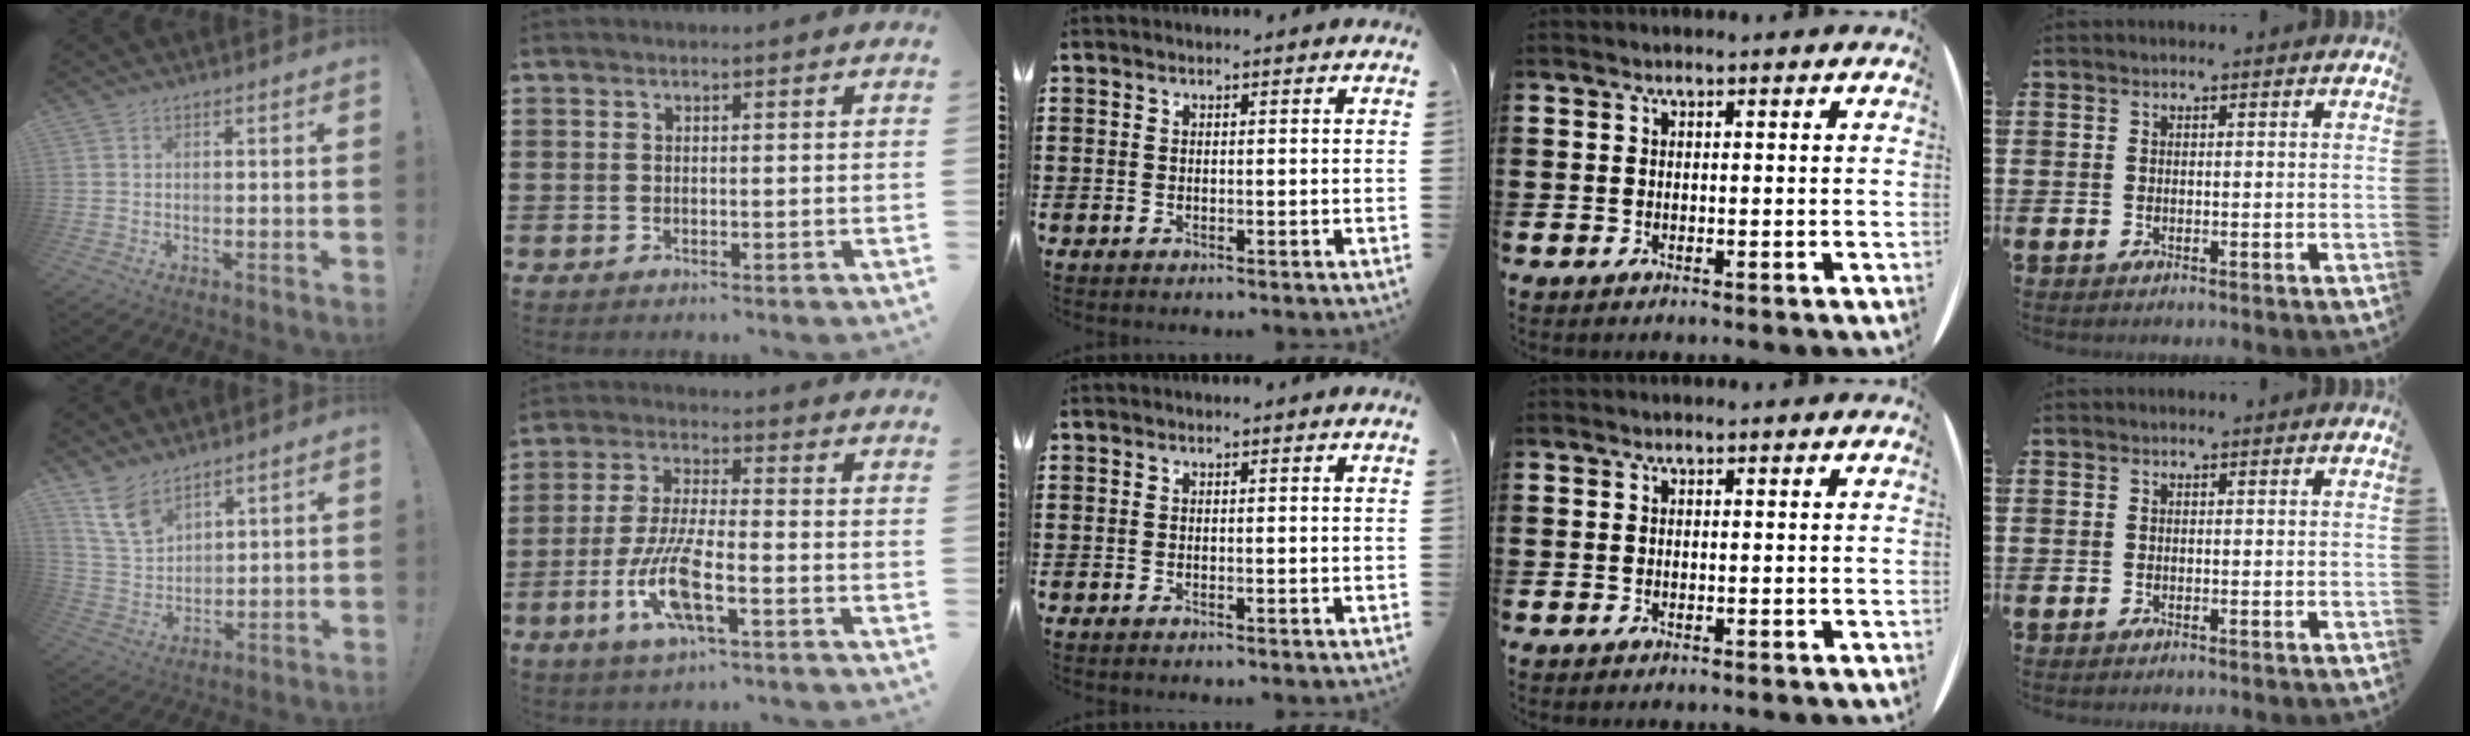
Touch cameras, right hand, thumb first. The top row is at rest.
{"thumb": {"total": 10.4, "force": [7.8, 5.4, 4.3], "torque": [-0.087, -0.043, 0.155]}, "index": {"total": 9.5, "force": [-3.9, 2.4, 8.3], "torque": [-0.188, -0.014, -0.076]}}